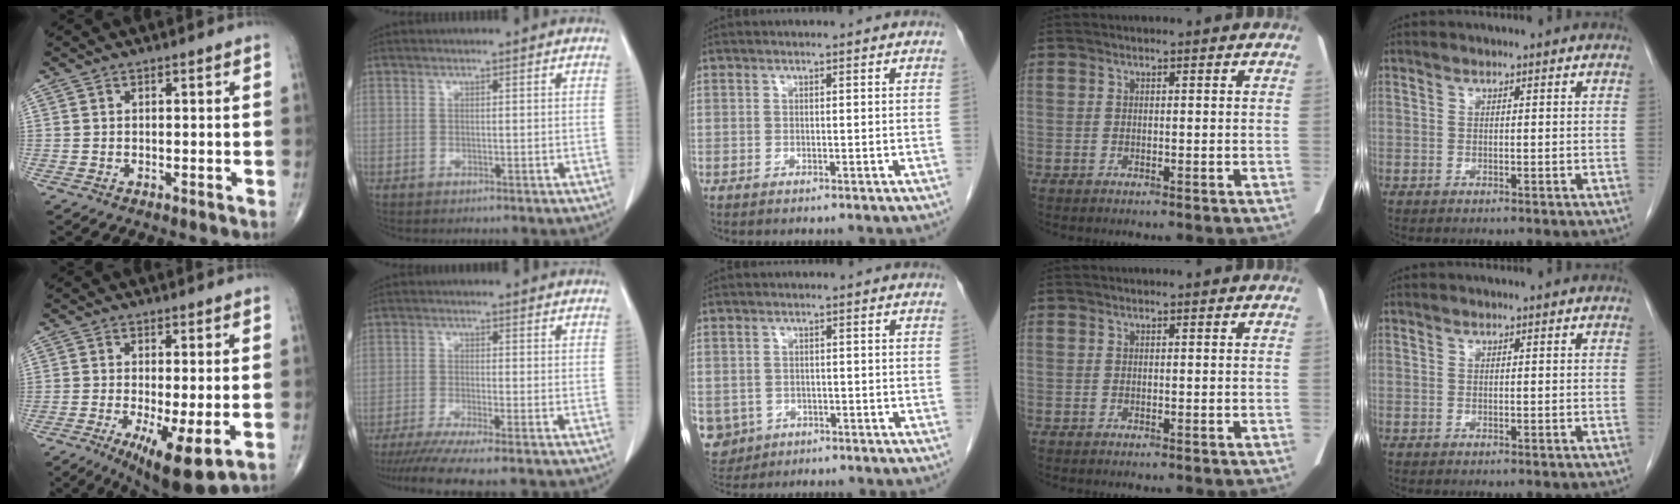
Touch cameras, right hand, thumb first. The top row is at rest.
{"thumb": {"total": 10.6, "force": [-3.1, 2.7, 9.8], "torque": [-0.166, -0.024, -0.044]}, "index": {"total": 8.5, "force": [-7.0, -0.9, 4.7], "torque": [-0.064, -0.022, -0.112]}, "middle": {"total": 7.9, "force": [-3.0, 7.0, 1.9], "torque": [-0.063, 0.003, -0.041]}}